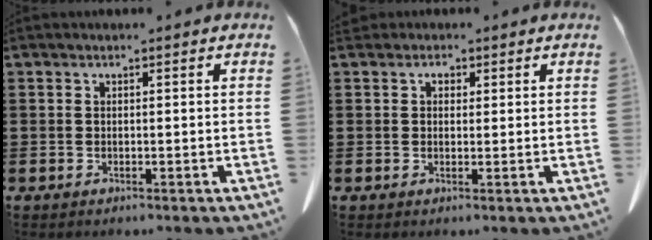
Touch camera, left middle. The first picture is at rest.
{"total": 1.4, "force": [0.9, 1.0, 0.5], "torque": [-0.005, 0.001, 0.015]}